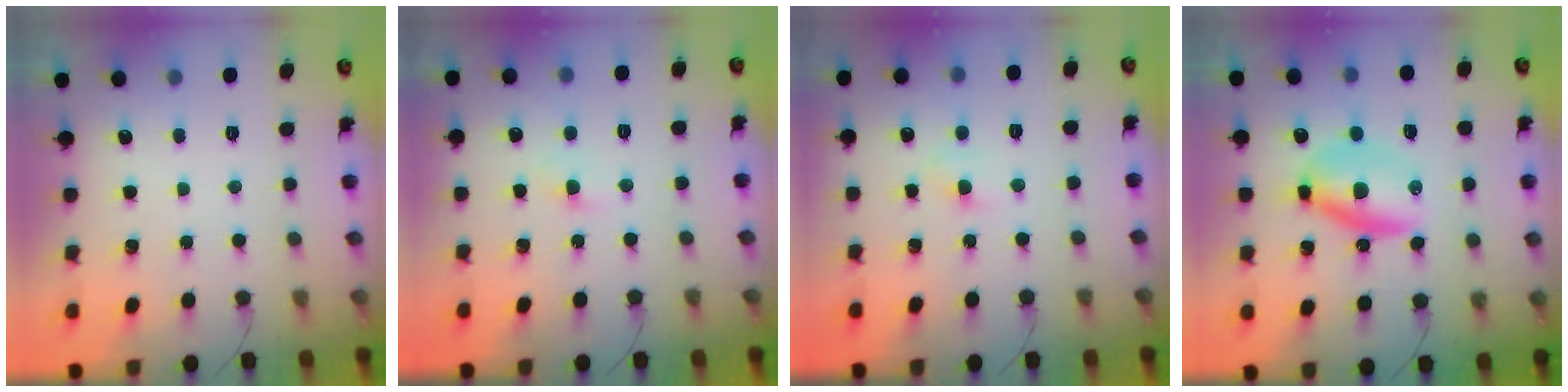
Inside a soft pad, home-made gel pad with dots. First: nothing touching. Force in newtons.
{"total": 2.4, "press": 2.2, "slide": 0.9}
{"total": 3.3, "press": 3.1, "slide": 1.1}
{"total": 7.0, "press": 6.8, "slide": 1.6}